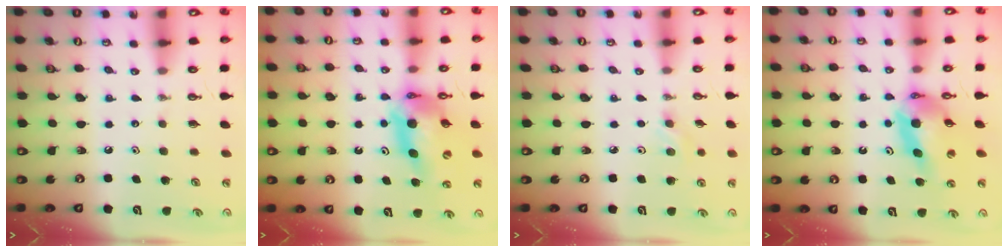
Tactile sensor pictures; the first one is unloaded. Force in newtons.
{"total": 12.5, "press": 12.4, "slide": 1.3}
{"total": 2.8, "press": 2.7, "slide": 0.8}
{"total": 10.5, "press": 10.4, "slide": 1.1}